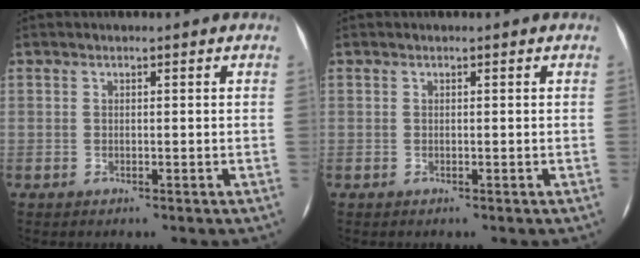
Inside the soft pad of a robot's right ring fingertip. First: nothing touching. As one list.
[{"total": 0.0}]